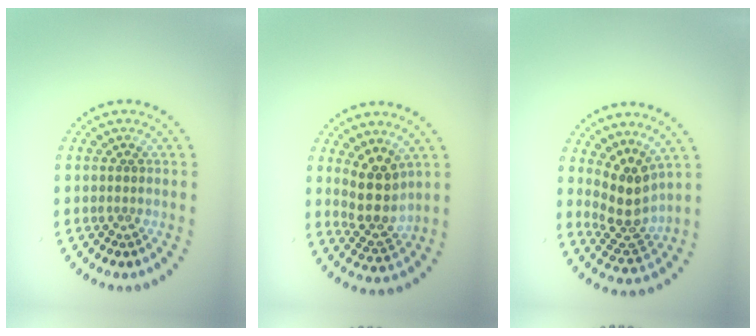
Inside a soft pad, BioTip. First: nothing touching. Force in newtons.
{"total": 3.9, "press": 3.2, "slide": 2.1}
{"total": 3.7, "press": 3.0, "slide": 2.3}